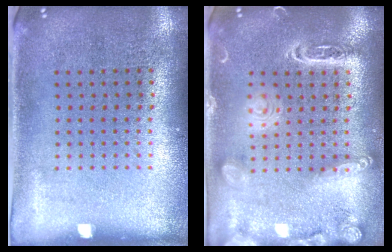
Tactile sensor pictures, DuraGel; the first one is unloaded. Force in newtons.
{"total": 2.0, "press": 1.9, "slide": 0.1}